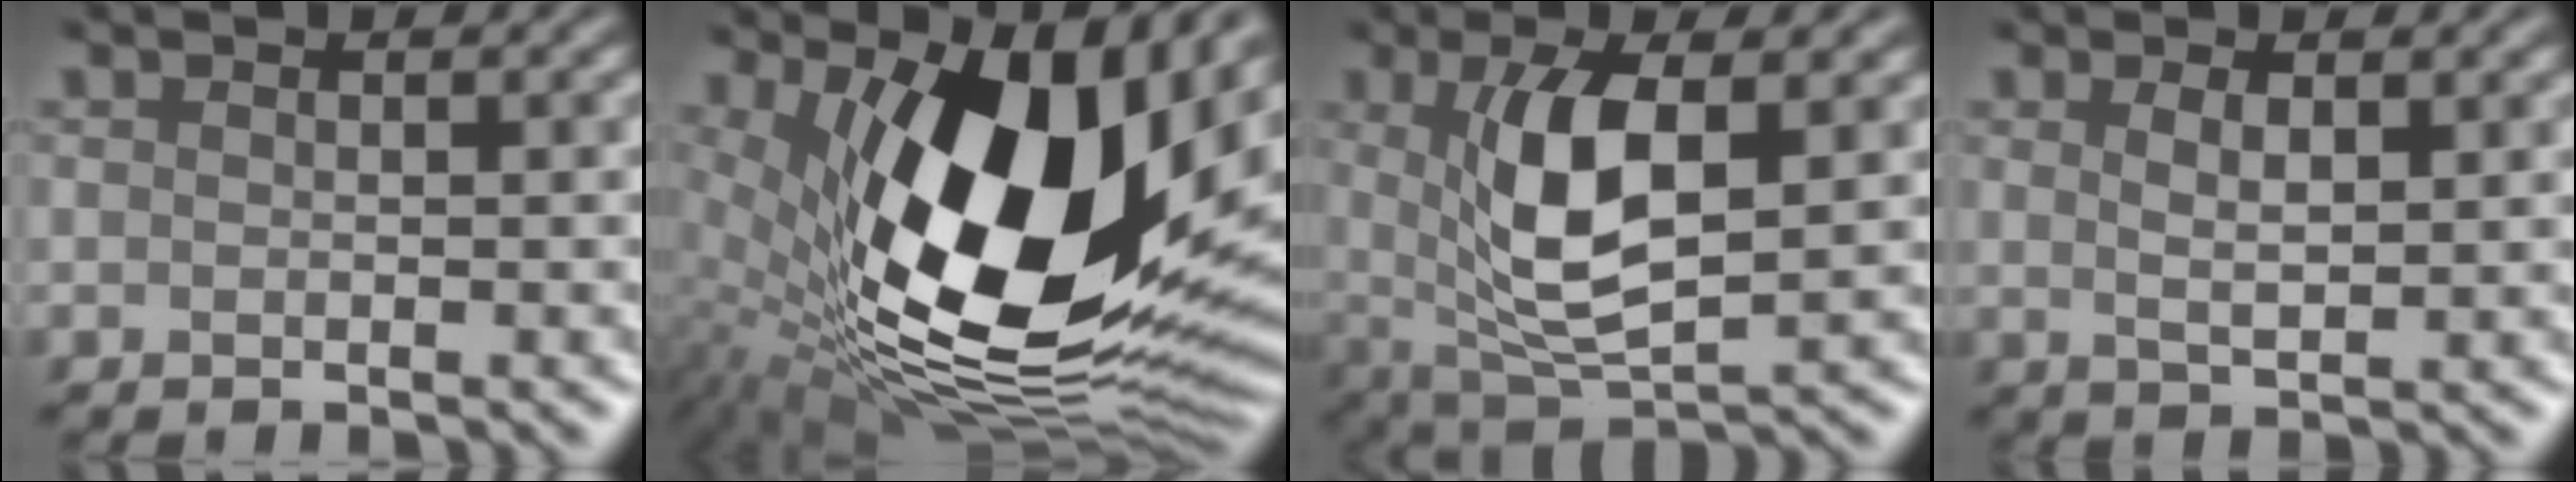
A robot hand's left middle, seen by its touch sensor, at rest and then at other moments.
{"total": 17.0, "force": [3.3, 7.7, 14.7], "torque": [-0.248, -0.021, 0.062]}
{"total": 6.4, "force": [1.4, 2.0, 5.9], "torque": [-0.125, -0.008, 0.030]}
{"total": 1.3, "force": [0.8, -0.1, 1.0], "torque": [-0.027, -0.004, 0.019]}